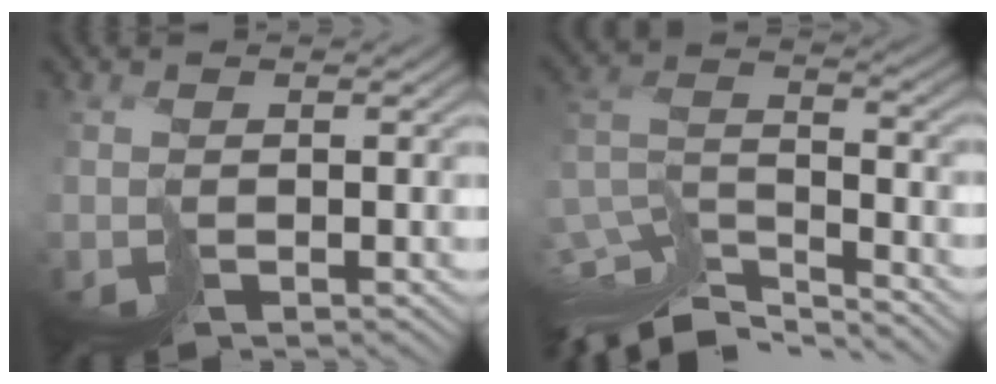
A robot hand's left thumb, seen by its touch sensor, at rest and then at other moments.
{"total": 12.0, "force": [-10.3, 2.9, 5.4], "torque": [-0.130, -0.003, -0.175]}